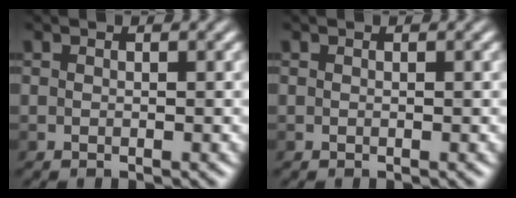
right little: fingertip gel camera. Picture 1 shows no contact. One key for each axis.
{"total": 0.0}